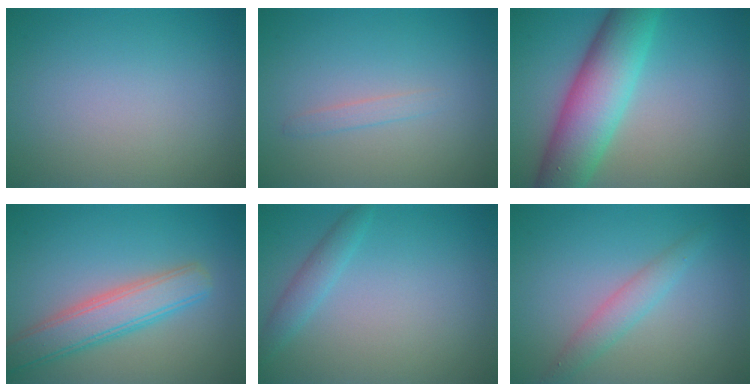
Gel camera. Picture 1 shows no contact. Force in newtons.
{"total": 0.9, "press": 0.9, "slide": 0.1}
{"total": 8.5, "press": 8.5, "slide": 0.3}
{"total": 4.7, "press": 4.7, "slide": 0.3}
{"total": 1.8, "press": 1.8, "slide": 0.2}
{"total": 2.2, "press": 2.2, "slide": 0.0}